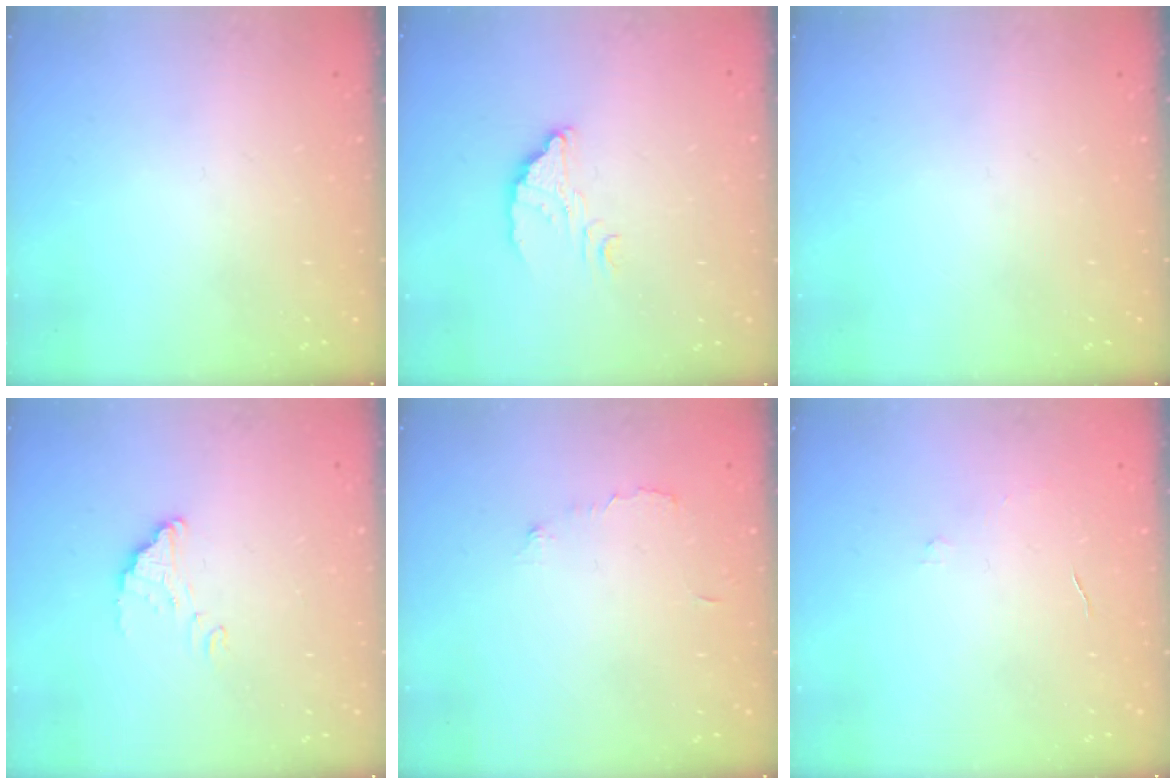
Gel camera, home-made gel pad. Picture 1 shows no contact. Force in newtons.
{"total": 3.7, "press": 3.7, "slide": 0.1}
{"total": 0.0}
{"total": 1.8, "press": 1.8, "slide": 0.0}
{"total": 5.5, "press": 5.5, "slide": 0.2}
{"total": 2.9, "press": 2.9, "slide": 0.2}